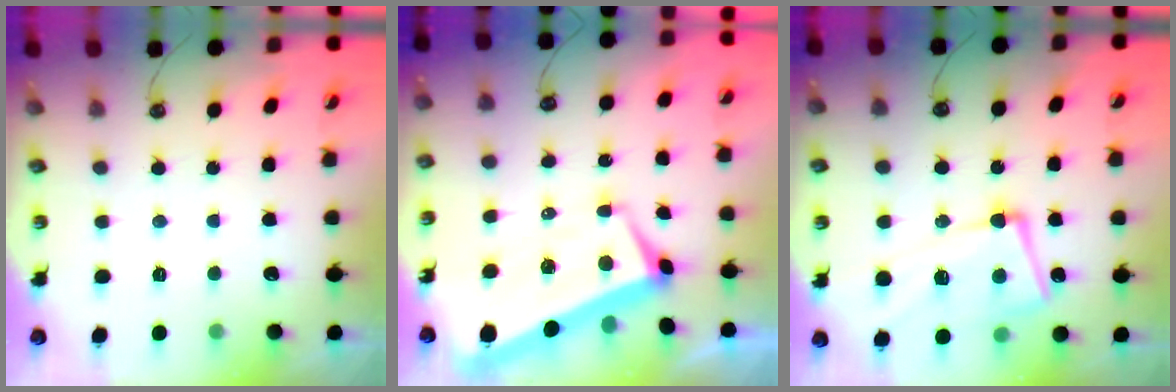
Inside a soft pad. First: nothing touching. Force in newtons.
{"total": 4.7, "press": 4.6, "slide": 0.9}
{"total": 9.0, "press": 8.8, "slide": 1.7}